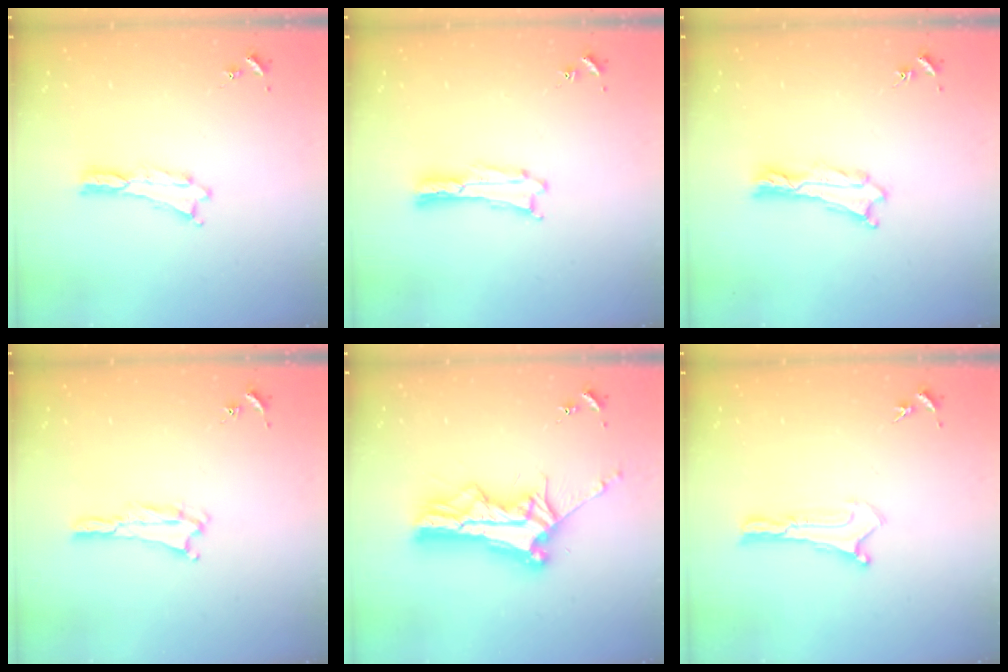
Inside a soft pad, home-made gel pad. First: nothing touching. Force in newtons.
{"total": 0.0}
{"total": 0.7, "press": 0.6, "slide": 0.2}
{"total": 1.4, "press": 1.4, "slide": 0.2}
{"total": 10.4, "press": 10.4, "slide": 1.0}
{"total": 0.0}